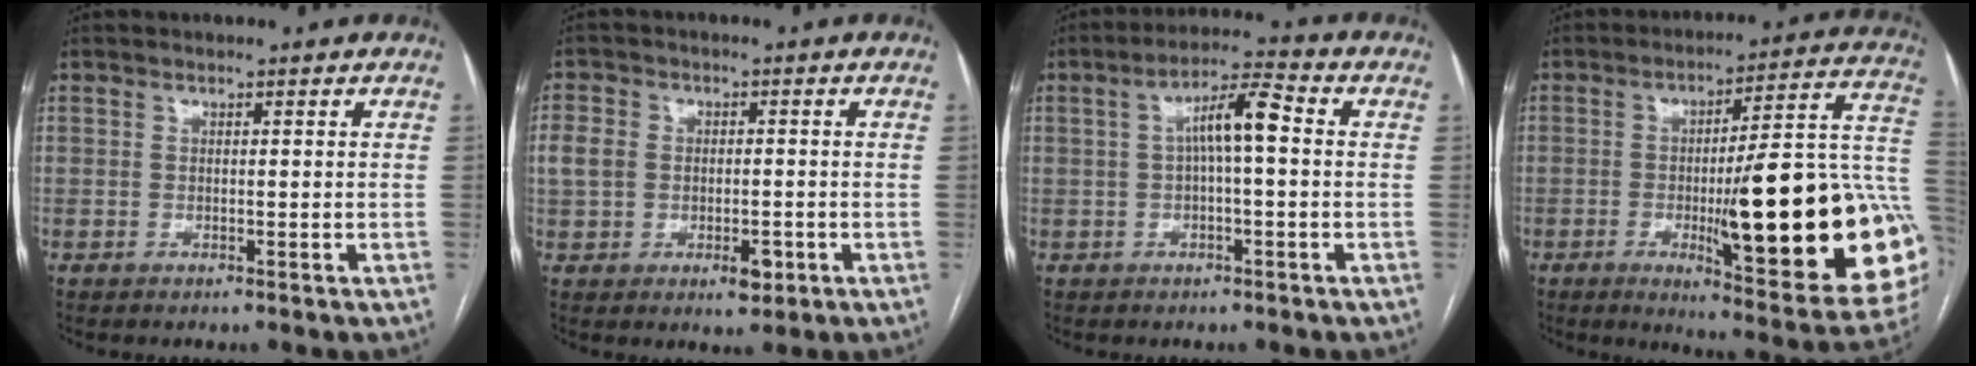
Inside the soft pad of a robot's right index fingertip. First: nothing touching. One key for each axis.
{"total": 7.2, "fx": -1.3, "fy": 5.1, "fz": 4.9, "tx": -0.084, "ty": 0.012, "tz": -0.013}
{"total": 6.9, "fx": 0.7, "fy": 1.1, "fz": 6.8, "tx": -0.120, "ty": 0.026, "tz": 0.009}
{"total": 28.8, "fx": -4.4, "fy": 3.4, "fz": 28.2, "tx": -0.288, "ty": -0.004, "tz": -0.064}